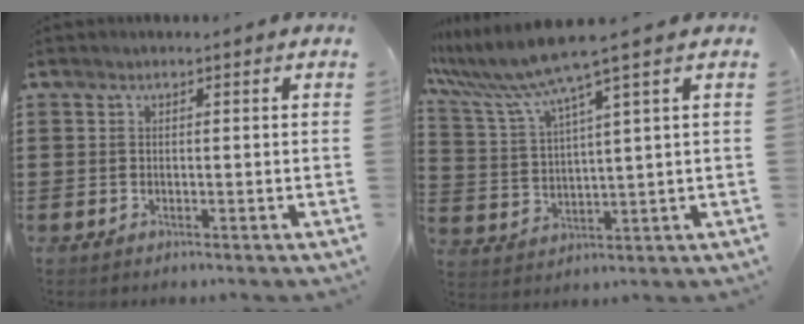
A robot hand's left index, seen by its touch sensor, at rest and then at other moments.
{"total": 7.4, "force": [5.6, -0.9, 4.7], "torque": [-0.120, -0.038, 0.091]}